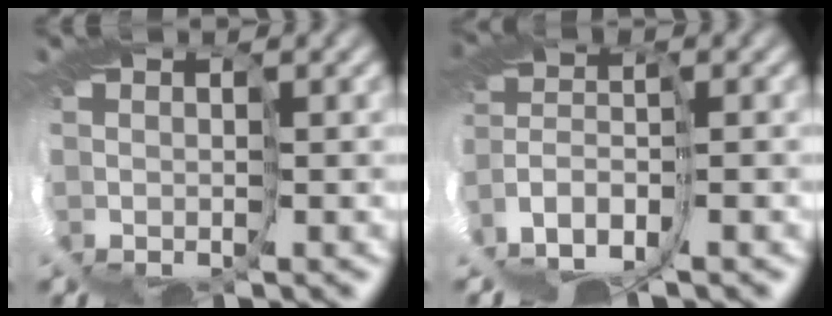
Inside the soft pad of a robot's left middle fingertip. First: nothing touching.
{"total": 5.1, "force": [-4.5, -0.1, 2.4], "torque": [-0.092, 0.011, -0.080]}